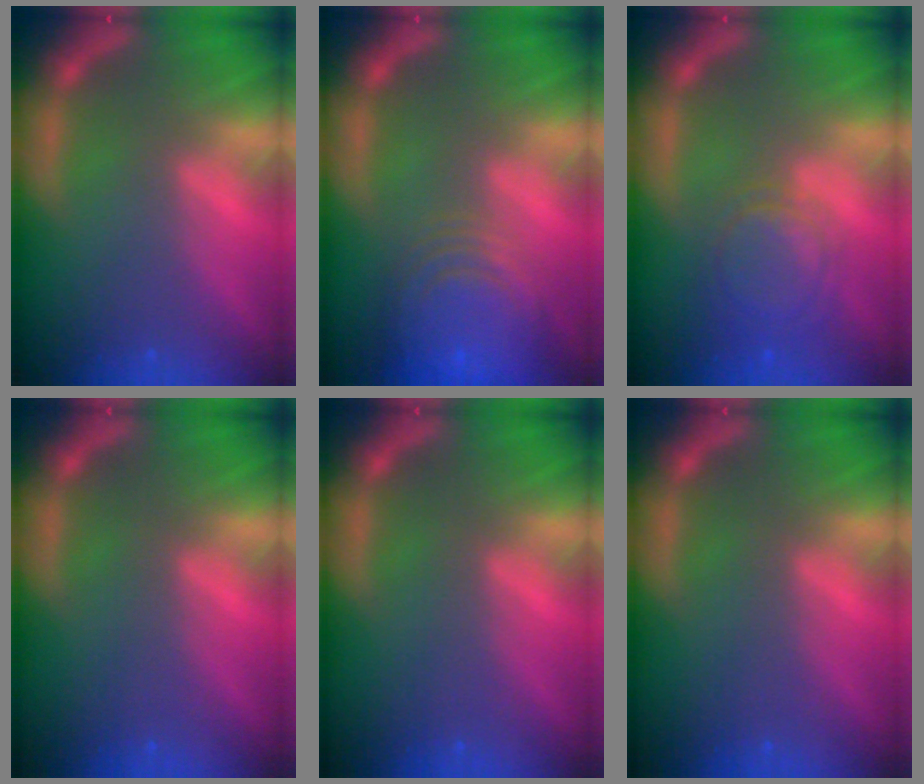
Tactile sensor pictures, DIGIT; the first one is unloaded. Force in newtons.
{"total": 10.0}
{"total": 5.1}
{"total": 0.0}
{"total": 0.0}
{"total": 0.0}